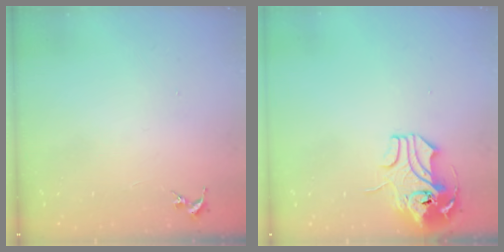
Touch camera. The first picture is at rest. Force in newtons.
{"total": 12.2, "press": 12.1, "slide": 1.7}